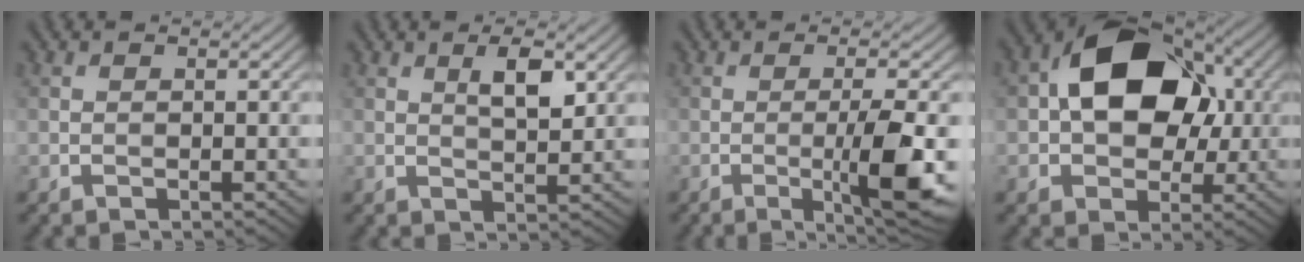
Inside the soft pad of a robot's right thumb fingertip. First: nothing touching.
{"total": 3.8, "force": [1.6, 1.3, 3.2], "torque": [-0.061, -0.003, 0.031]}
{"total": 7.7, "force": [-1.6, 1.0, 7.4], "torque": [-0.121, 0.002, -0.028]}
{"total": 13.7, "force": [1.8, 9.5, 9.6], "torque": [-0.156, 0.021, 0.022]}